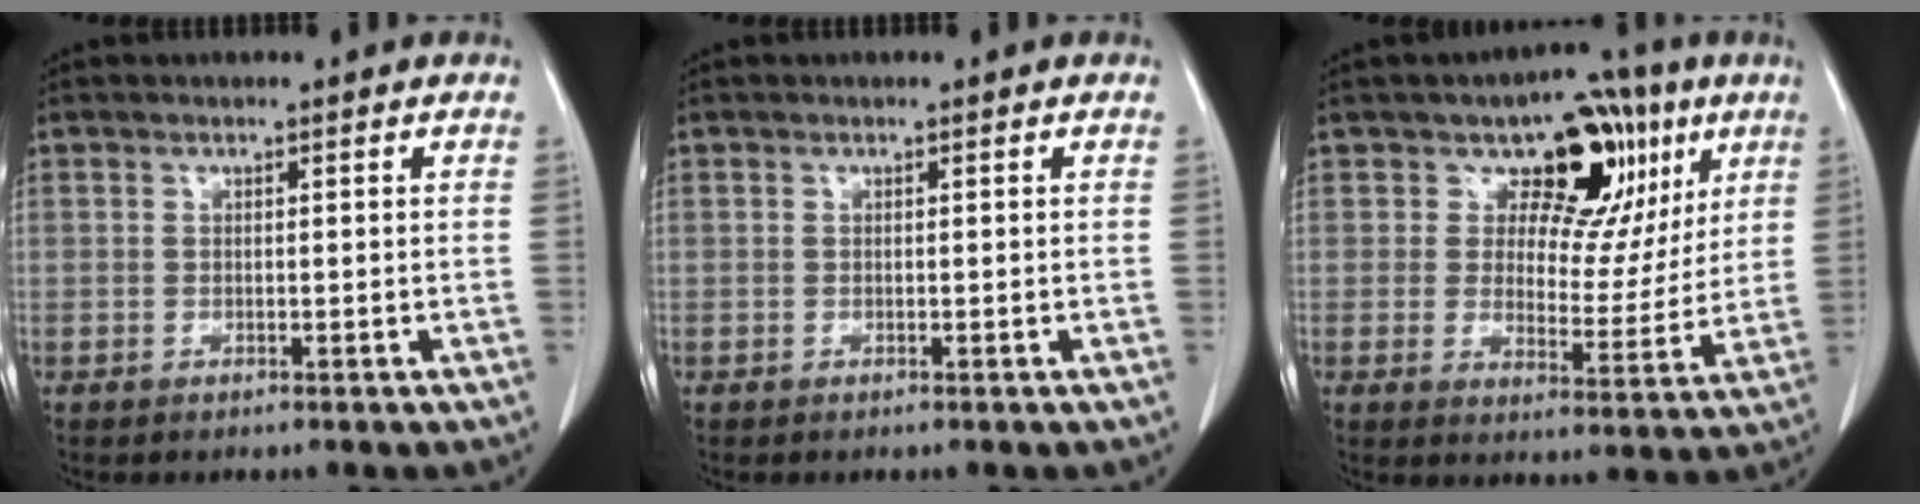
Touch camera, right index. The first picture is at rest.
{"total": 0.0}
{"total": 11.4, "force": [5.6, 7.4, 6.6], "torque": [-0.060, 0.017, 0.081]}